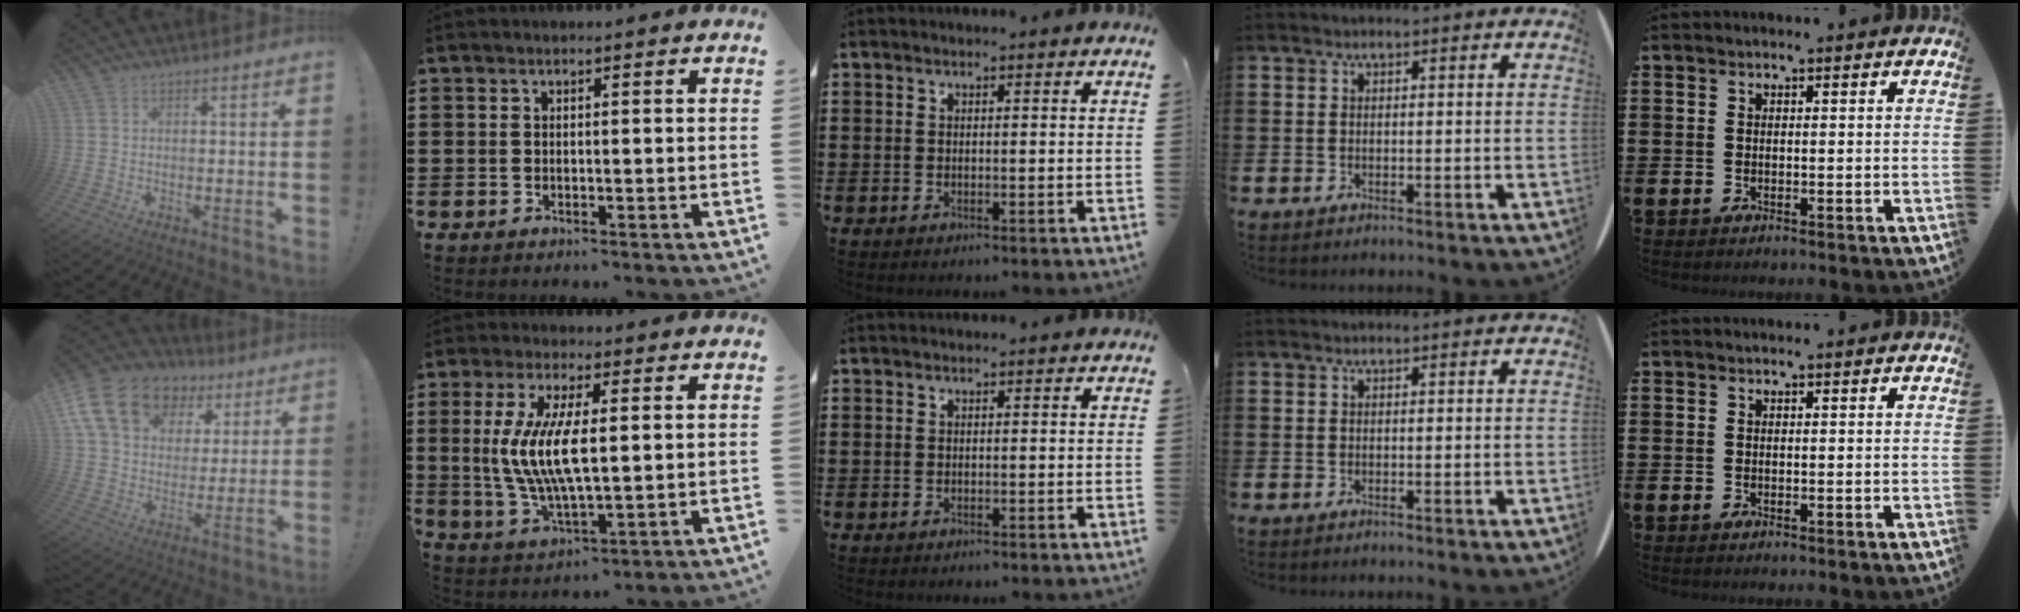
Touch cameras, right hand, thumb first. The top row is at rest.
{"thumb": {"total": 18.9, "force": [9.1, 13.2, 10.0], "torque": [-0.162, -0.035, 0.174]}, "index": {"total": 9.6, "force": [0.7, 3.2, 9.0], "torque": [-0.196, -0.003, 0.006]}}